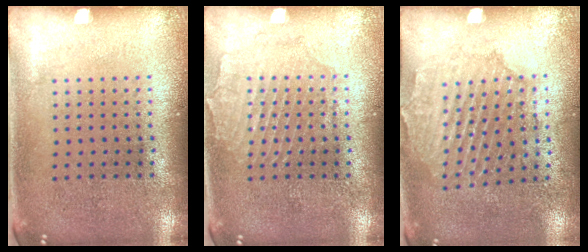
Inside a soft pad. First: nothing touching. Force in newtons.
{"total": 1.5, "press": 1.5, "slide": 0.1}
{"total": 1.6, "press": 1.6, "slide": 0.3}